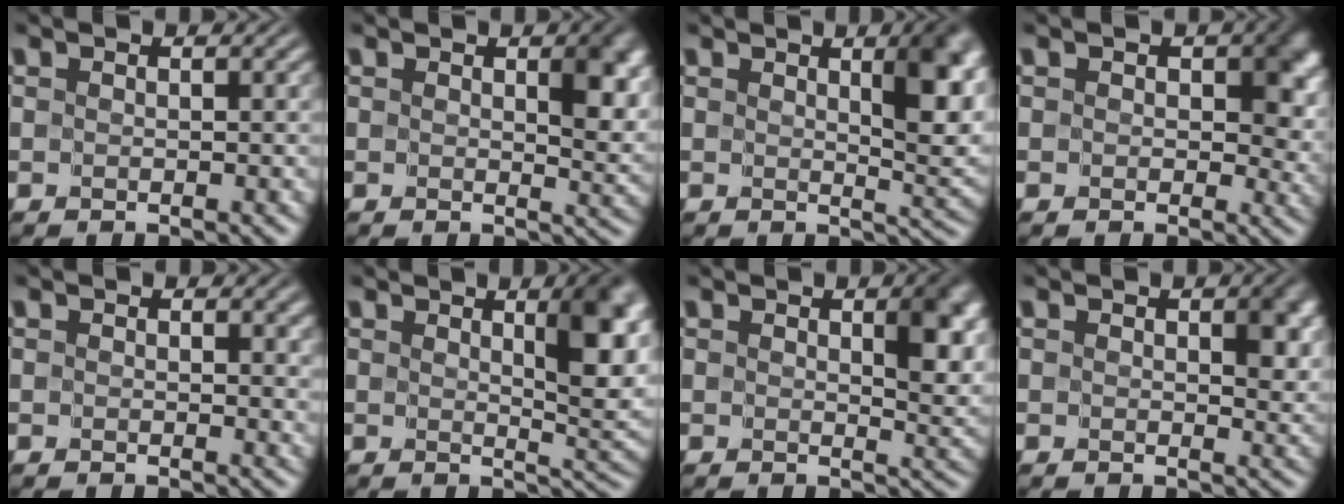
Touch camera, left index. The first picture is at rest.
{"total": 3.6, "force": [1.1, 1.7, 3.0], "torque": [-0.038, -0.009, 0.020]}
{"total": 5.2, "force": [2.1, 1.5, 4.5], "torque": [-0.053, -0.007, 0.037]}
{"total": 4.0, "force": [0.6, 2.7, 3.0], "torque": [-0.028, -0.002, 0.005]}
{"total": 1.8, "force": [0.6, 1.0, 1.3], "torque": [-0.009, -0.001, 0.007]}
{"total": 5.8, "force": [2.3, 1.6, 5.1], "torque": [-0.060, -0.008, 0.041]}
{"total": 4.0, "force": [1.3, 1.7, 3.3], "torque": [-0.042, -0.009, 0.024]}
{"total": 3.3, "force": [0.6, 1.8, 2.7], "torque": [-0.032, -0.005, 0.012]}